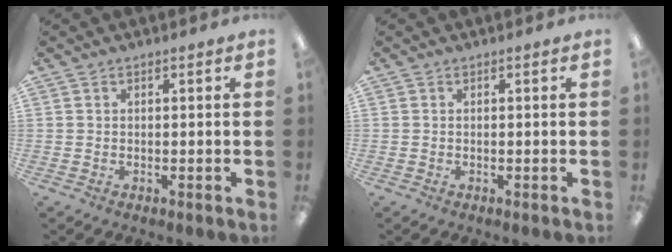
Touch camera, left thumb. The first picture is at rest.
{"total": 0.0}